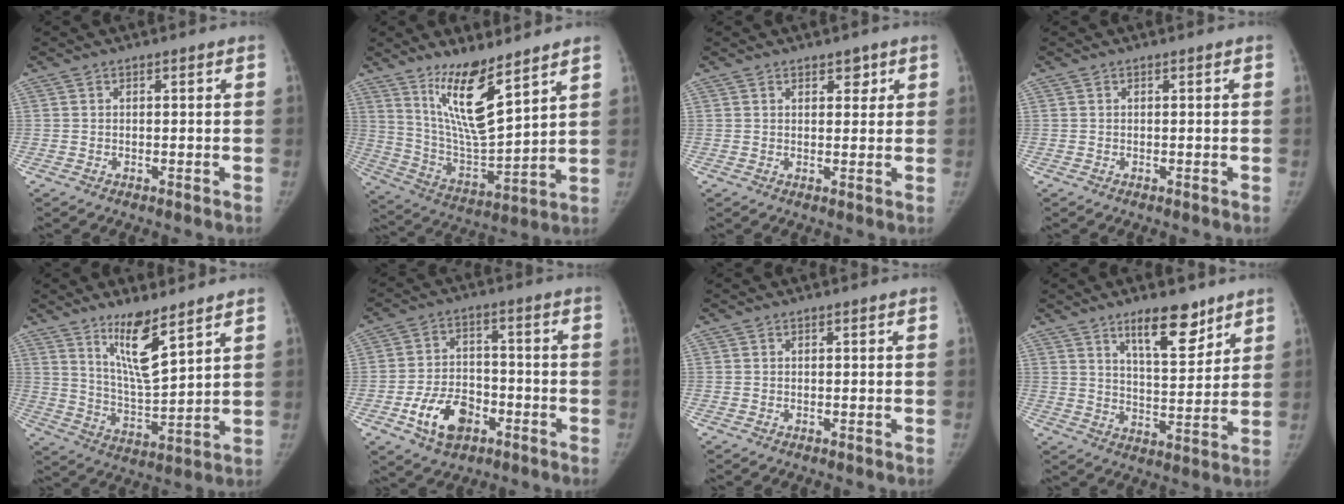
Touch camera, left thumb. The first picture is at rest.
{"total": 14.8, "force": [9.4, 3.6, 10.9], "torque": [-0.180, -0.071, 0.192]}
{"total": 2.2, "force": [1.4, 1.2, 1.2], "torque": [-0.003, -0.007, 0.021]}
{"total": 0.0}
{"total": 10.9, "force": [7.1, 2.3, 7.9], "torque": [-0.135, -0.063, 0.141]}
{"total": 10.7, "force": [-4.8, 7.1, 6.5], "torque": [-0.094, 0.026, -0.081]}
{"total": 0.0}
{"total": 11.2, "force": [7.5, 4.0, 7.3], "torque": [-0.089, -0.052, 0.125]}